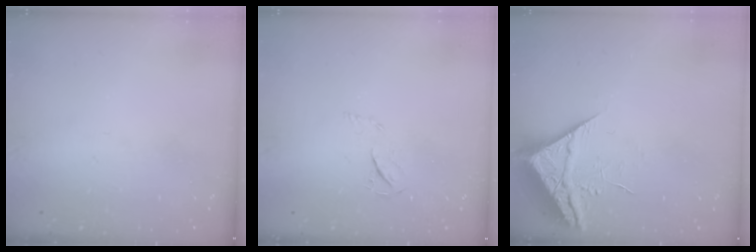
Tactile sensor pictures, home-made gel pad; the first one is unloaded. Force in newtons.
{"total": 3.9, "press": 3.9, "slide": 0.4}
{"total": 6.7, "press": 6.7, "slide": 0.5}